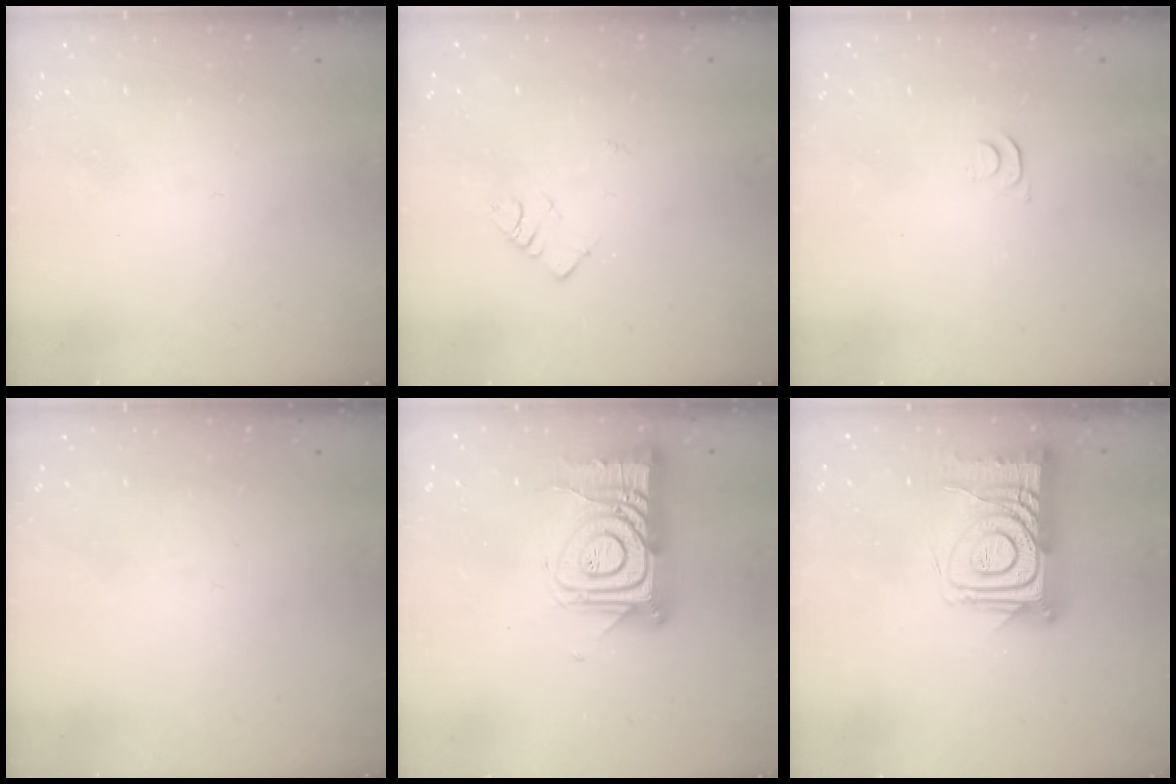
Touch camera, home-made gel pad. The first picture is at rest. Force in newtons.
{"total": 2.8, "press": 2.7, "slide": 0.4}
{"total": 3.5, "press": 3.5, "slide": 0.5}
{"total": 0.0}
{"total": 16.7, "press": 16.6, "slide": 1.4}
{"total": 15.4, "press": 15.3, "slide": 1.4}